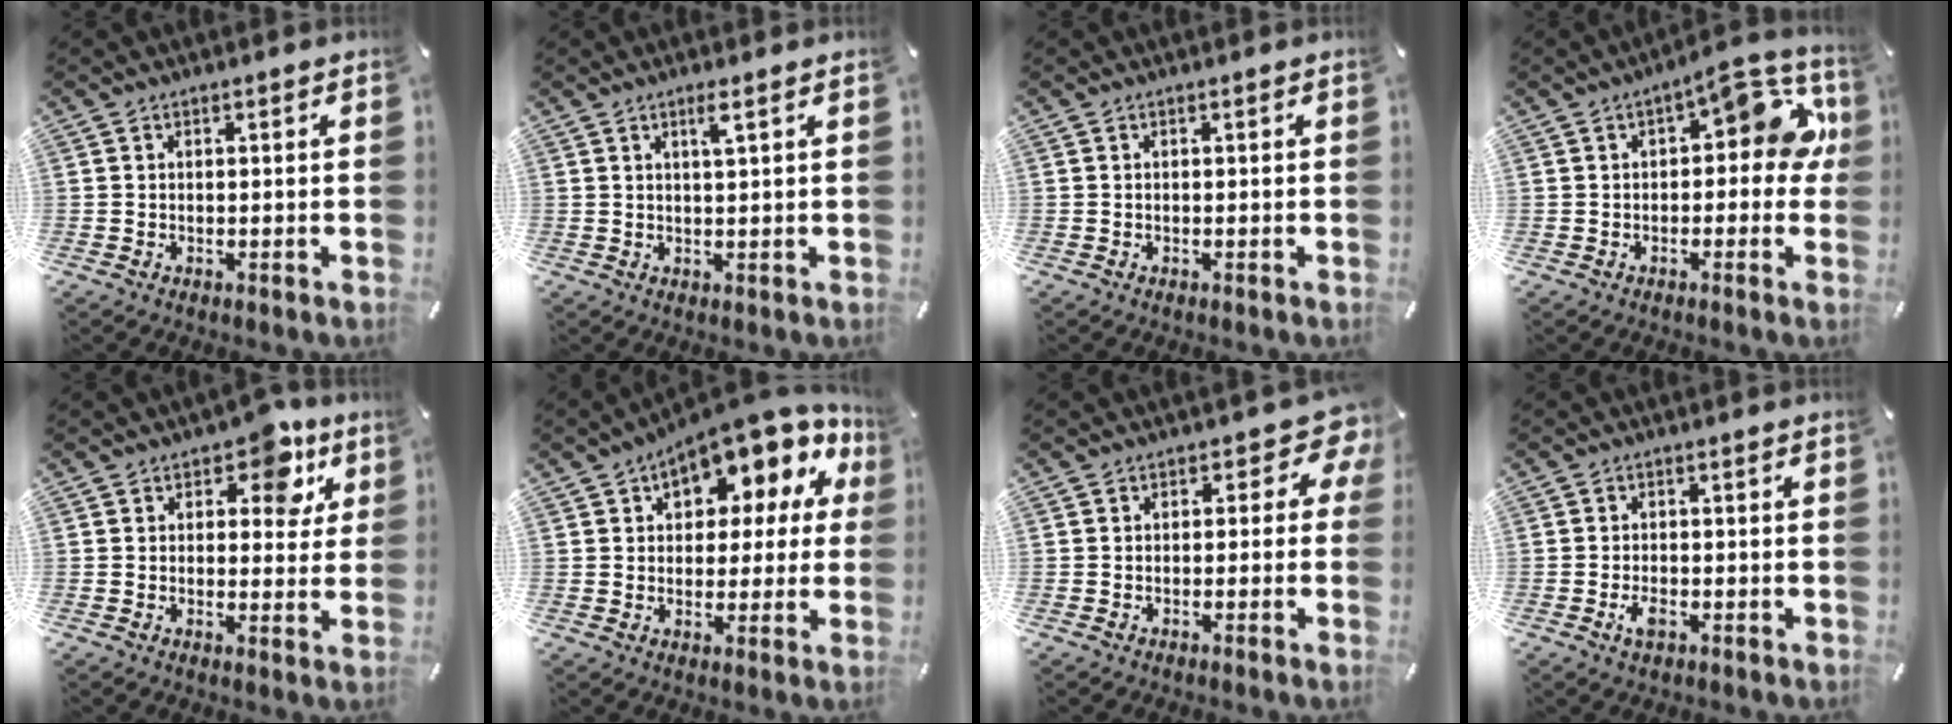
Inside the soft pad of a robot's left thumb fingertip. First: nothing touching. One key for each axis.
{"total": 2.8, "fx": 1.5, "fy": 0.1, "fz": 2.4, "tx": -0.050, "ty": -0.002, "tz": 0.024}
{"total": 0.0}
{"total": 12.0, "fx": 3.2, "fy": 5.3, "fz": 10.3, "tx": -0.126, "ty": -0.020, "tz": 0.051}
{"total": 9.6, "fx": 5.0, "fy": 5.7, "fz": 5.8, "tx": -0.051, "ty": -0.029, "tz": 0.078}
{"total": 11.4, "fx": 7.6, "fy": 5.9, "fz": 6.1, "tx": -0.086, "ty": -0.066, "tz": 0.131}
{"total": 6.5, "fx": 1.4, "fy": 3.9, "fz": 5.0, "tx": -0.064, "ty": -0.006, "tz": 0.022}
{"total": 3.0, "fx": -1.3, "fy": 1.6, "fz": 2.2, "tx": -0.050, "ty": 0.002, "tz": -0.025}